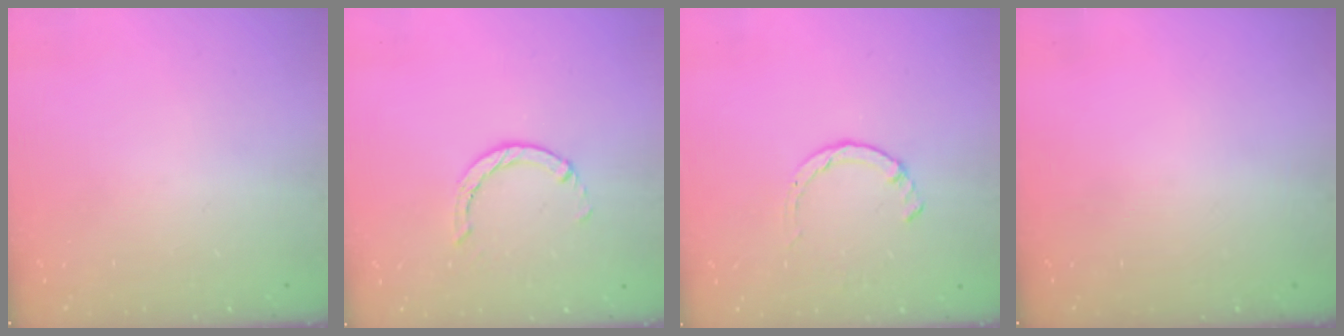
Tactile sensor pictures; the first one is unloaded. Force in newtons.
{"total": 1.4, "press": 1.4, "slide": 0.3}
{"total": 1.4, "press": 1.3, "slide": 0.3}
{"total": 0.0}